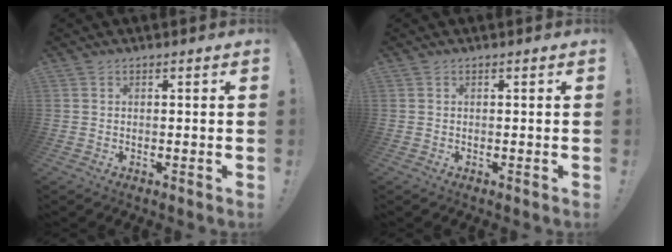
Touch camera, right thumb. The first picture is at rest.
{"total": 0.0}